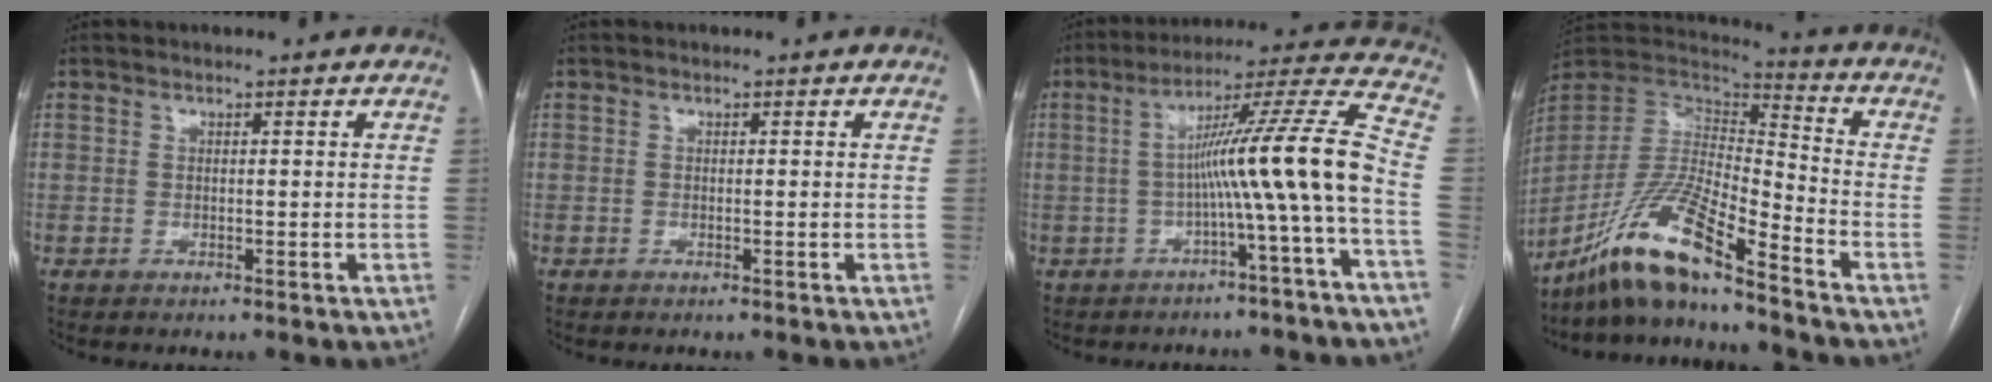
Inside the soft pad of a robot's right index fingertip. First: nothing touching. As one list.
[{"total": 0.0}, {"total": 12.9, "force": [-2.9, -2.1, 12.4], "torque": [-0.183, 0.026, -0.050]}, {"total": 15.6, "force": [-11.9, 1.0, 9.9], "torque": [-0.196, -0.005, -0.225]}]